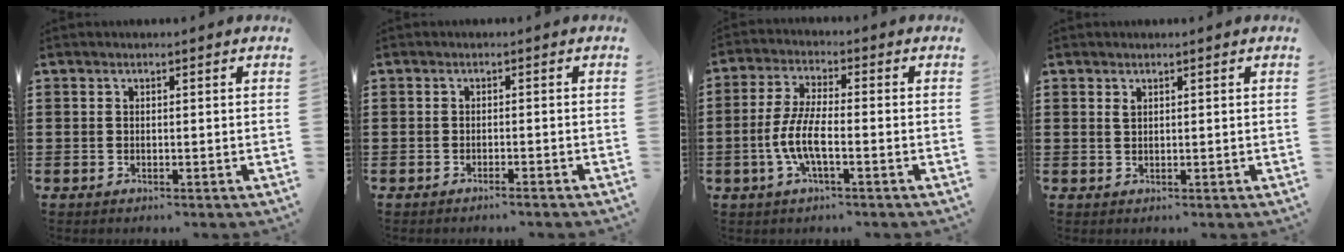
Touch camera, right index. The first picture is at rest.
{"total": 1.0, "force": [-1.0, -0.2, 0.2], "torque": [-0.004, -0.001, -0.019]}
{"total": 6.6, "force": [-2.2, 1.8, 5.9], "torque": [-0.142, -0.013, -0.050]}
{"total": 0.9, "force": [0.5, 0.4, 0.6], "torque": [-0.013, 0.002, 0.008]}